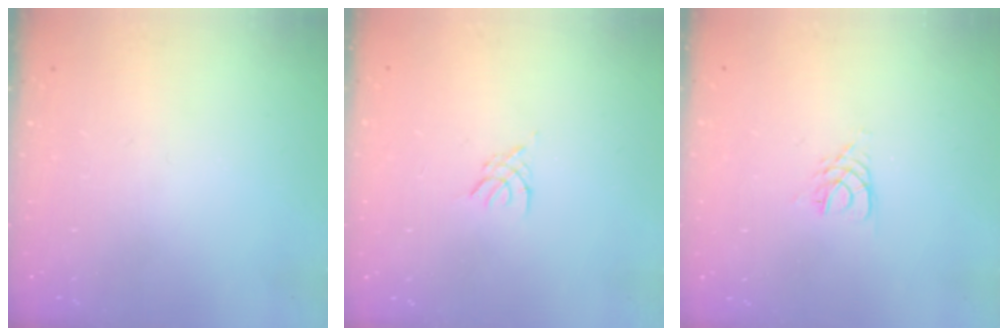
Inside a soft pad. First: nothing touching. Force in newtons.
{"total": 2.6, "press": 2.5, "slide": 0.6}
{"total": 3.0, "press": 2.9, "slide": 0.4}